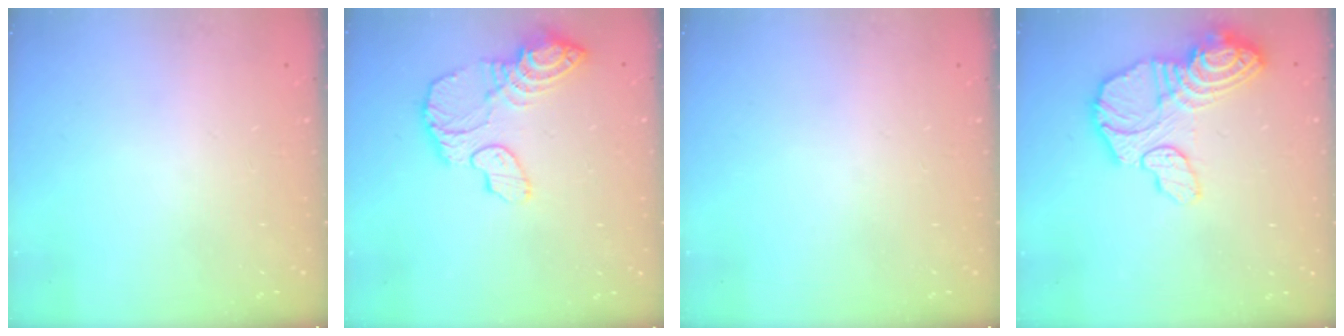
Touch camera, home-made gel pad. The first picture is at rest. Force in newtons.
{"total": 14.9, "press": 14.8, "slide": 1.5}
{"total": 0.0}
{"total": 17.9, "press": 17.9, "slide": 1.8}